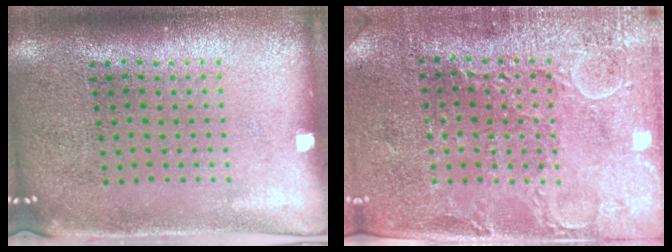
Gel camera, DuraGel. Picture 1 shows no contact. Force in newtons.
{"total": 2.7, "press": 2.7, "slide": 0.6}